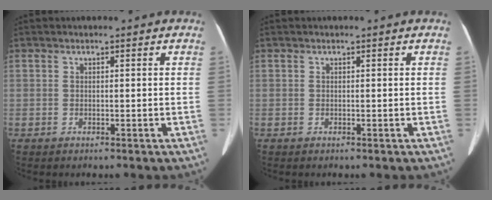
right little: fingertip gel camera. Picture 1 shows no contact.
{"total": 0.0}